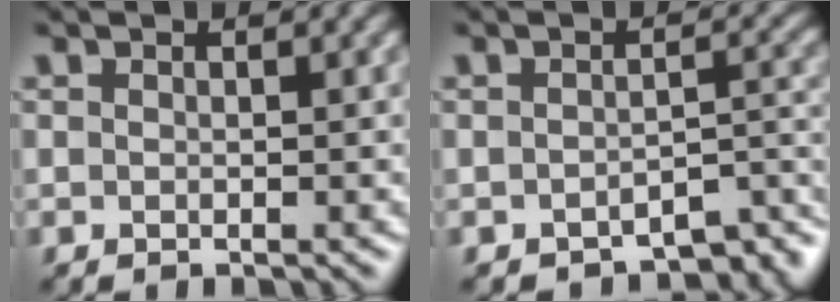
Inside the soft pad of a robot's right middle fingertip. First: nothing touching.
{"total": 5.0, "force": [-4.2, 1.6, 2.1], "torque": [-0.018, -0.008, -0.049]}